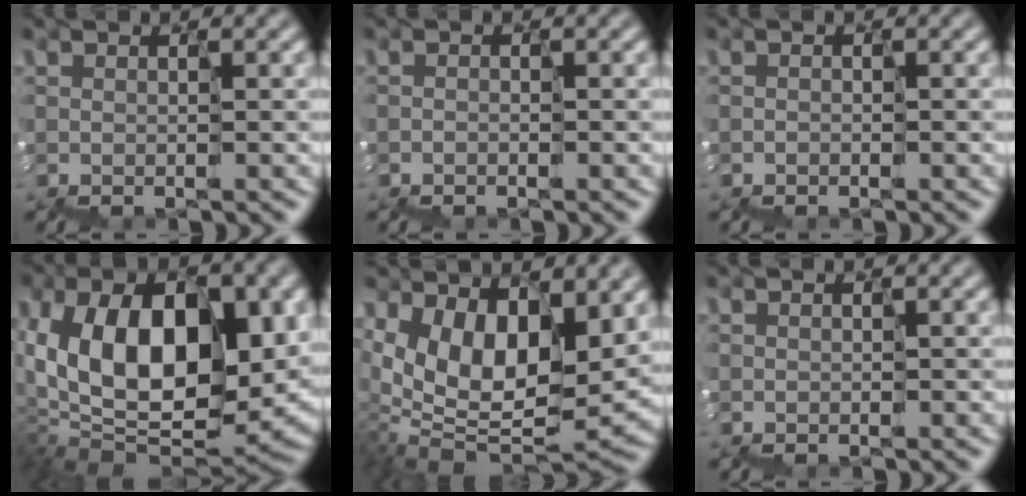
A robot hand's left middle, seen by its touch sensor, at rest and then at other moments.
{"total": 1.2, "force": [-1.1, -0.1, -0.4], "torque": [0.005, 0.000, -0.021]}
{"total": 1.1, "force": [-1.0, 0.1, -0.1], "torque": [0.000, -0.001, -0.019]}
{"total": 10.5, "force": [1.2, 6.4, 8.2], "torque": [-0.135, -0.009, 0.031]}
{"total": 7.1, "force": [2.5, 3.7, 5.5], "torque": [-0.101, -0.019, 0.053]}
{"total": 0.5, "force": [-0.3, 0.3, 0.3], "torque": [-0.009, -0.001, -0.005]}